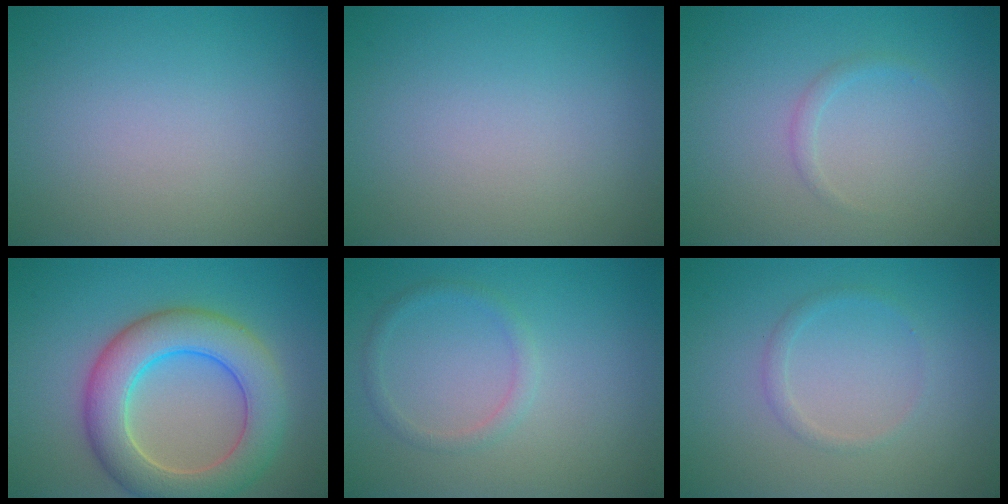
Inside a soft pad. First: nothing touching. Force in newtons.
{"total": 0.0}
{"total": 0.8, "press": 0.8, "slide": 0.1}
{"total": 7.7, "press": 7.7, "slide": 0.3}
{"total": 1.3, "press": 1.3, "slide": 0.0}
{"total": 1.0, "press": 1.0, "slide": 0.1}